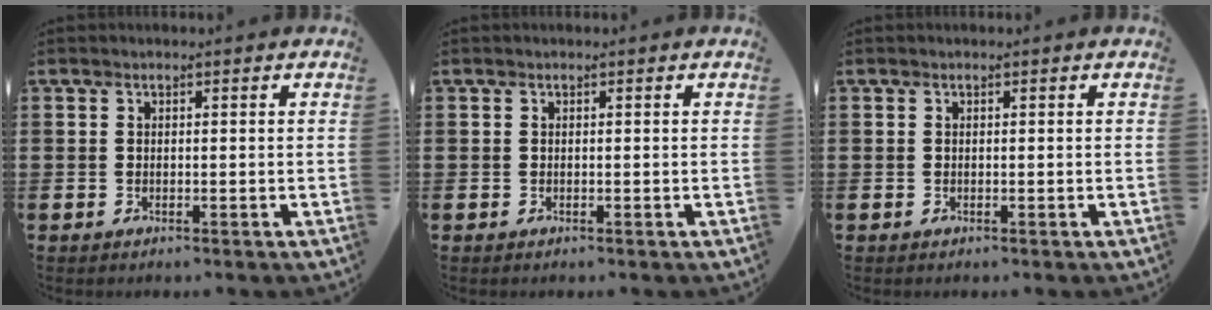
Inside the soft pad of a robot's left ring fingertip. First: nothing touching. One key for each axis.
{"total": 0.0}
{"total": 0.0}